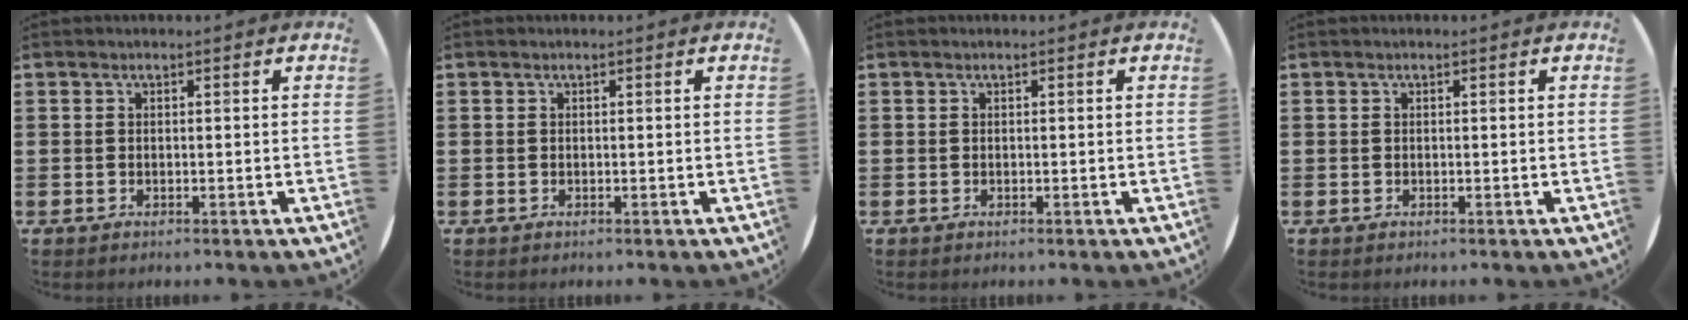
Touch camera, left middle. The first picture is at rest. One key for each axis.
{"total": 0.0}
{"total": 0.0}
{"total": 0.0}